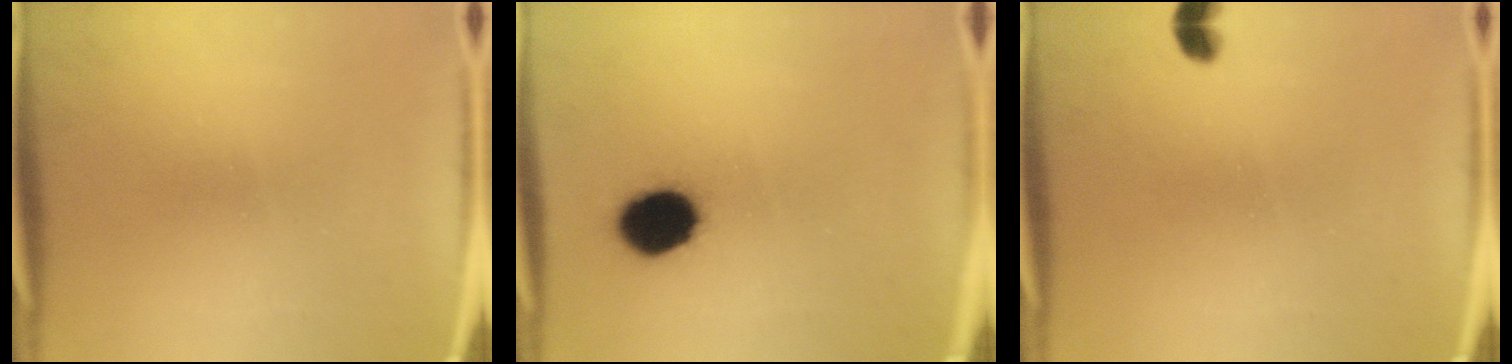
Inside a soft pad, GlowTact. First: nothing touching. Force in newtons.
{"total": 12.4}
{"total": 1.8}